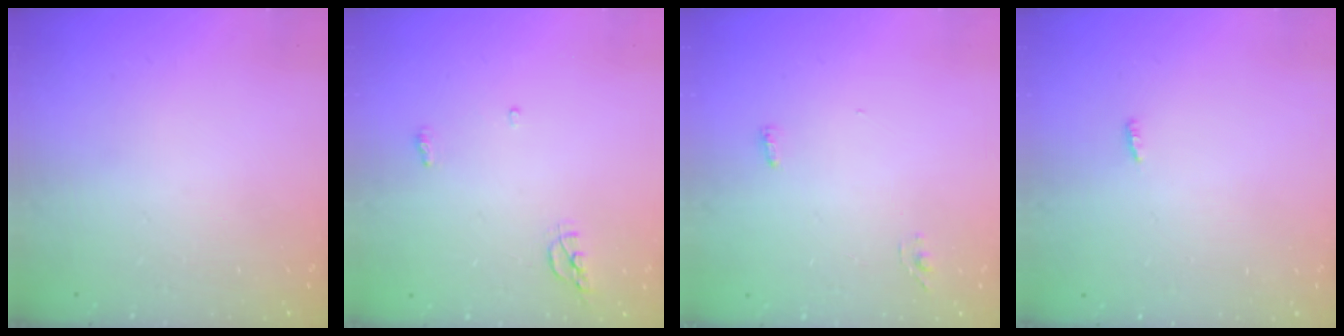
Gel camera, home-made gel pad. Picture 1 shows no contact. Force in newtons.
{"total": 7.2, "press": 5.3, "slide": 4.9}
{"total": 3.6, "press": 3.2, "slide": 1.6}
{"total": 2.8, "press": 2.7, "slide": 0.8}